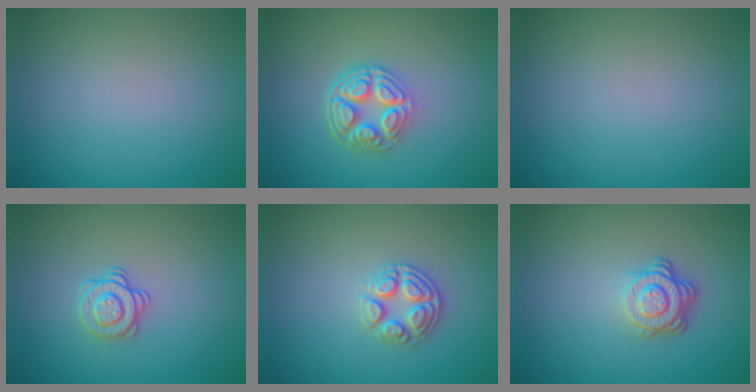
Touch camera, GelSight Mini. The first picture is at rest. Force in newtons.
{"total": 5.0, "press": 3.7, "slide": 3.3}
{"total": 0.0}
{"total": 2.1, "press": 1.7, "slide": 1.2}
{"total": 2.9, "press": 2.8, "slide": 0.7}
{"total": 3.6, "press": 2.6, "slide": 2.5}